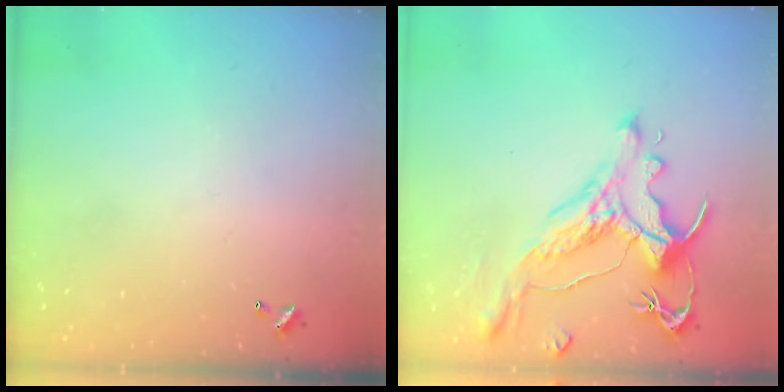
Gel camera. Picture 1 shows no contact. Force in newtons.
{"total": 1.7, "press": 1.2, "slide": 1.1}